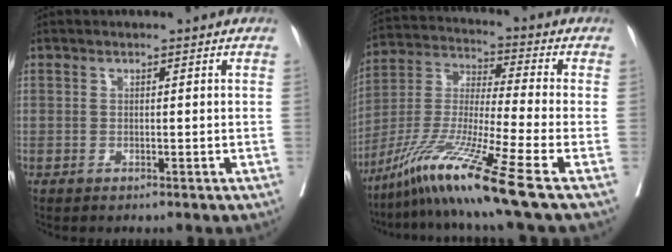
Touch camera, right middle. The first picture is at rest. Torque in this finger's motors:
{"motor_torque": [1.13, -1.01, 0.73, 0.21]}